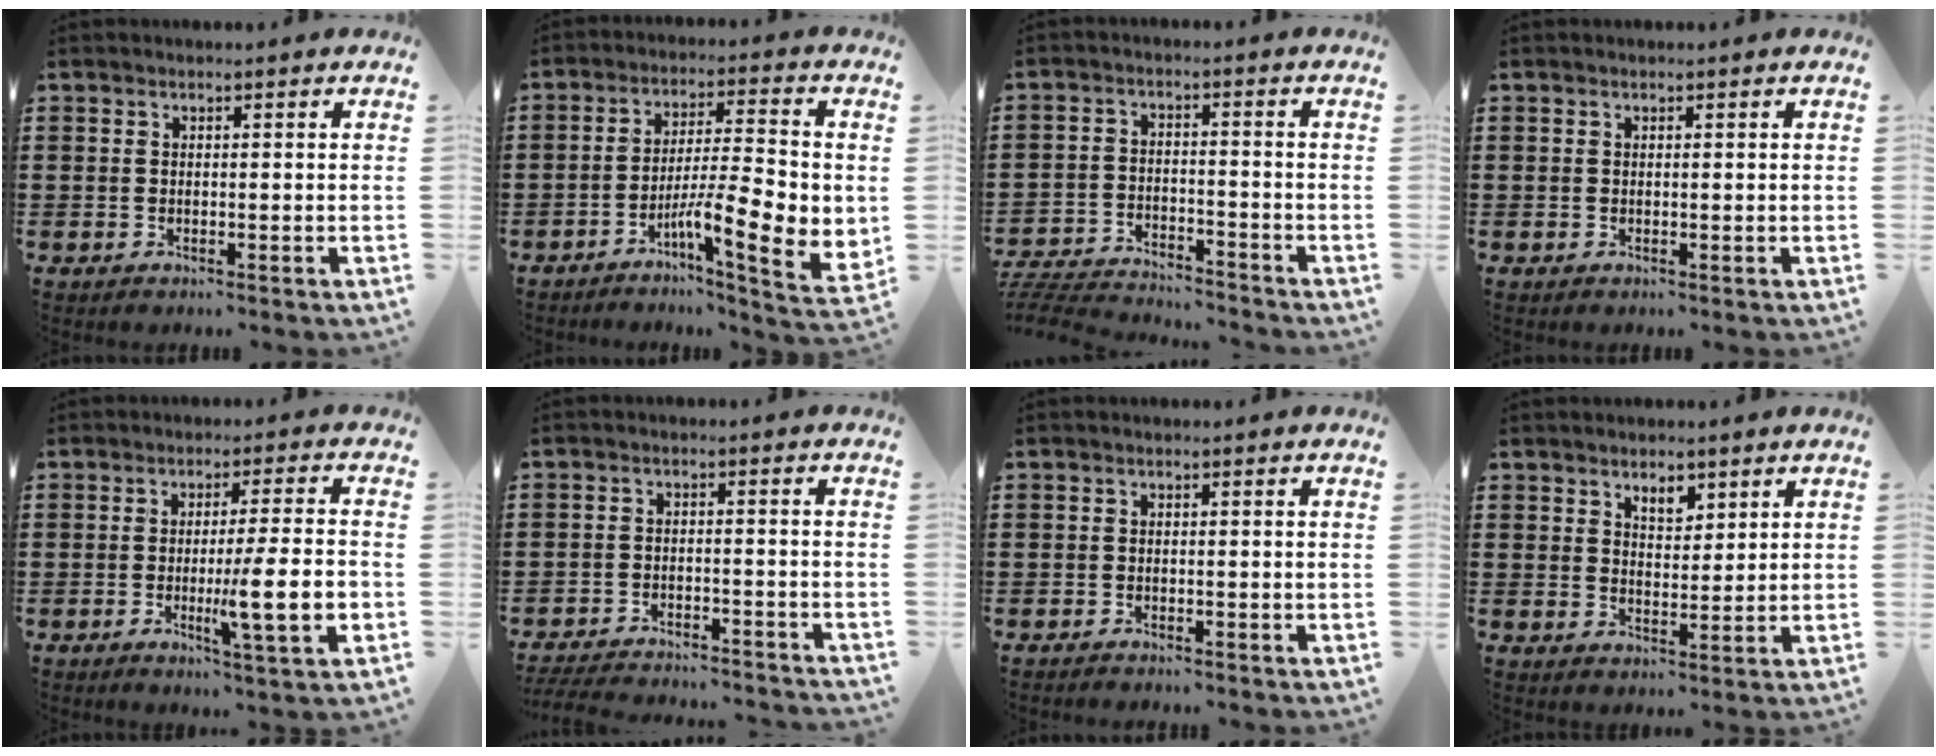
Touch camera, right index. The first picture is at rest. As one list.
[{"total": 10.4, "force": [-3.0, 2.0, 9.8], "torque": [-0.166, -0.013, -0.052]}, {"total": 2.9, "force": [-2.9, 0.1, -0.1], "torque": [-0.005, -0.001, -0.063]}, {"total": 0.0}, {"total": 9.8, "force": [-2.3, 0.7, 9.5], "torque": [-0.146, -0.019, -0.042]}, {"total": 4.0, "force": [-3.9, 0.0, 0.5], "torque": [-0.018, -0.005, -0.083]}, {"total": 0.7, "force": [-0.7, 0.1, 0.0], "torque": [-0.002, 0.001, -0.016]}, {"total": 3.3, "force": [2.5, 1.6, 1.5], "torque": [-0.020, -0.001, 0.042]}]